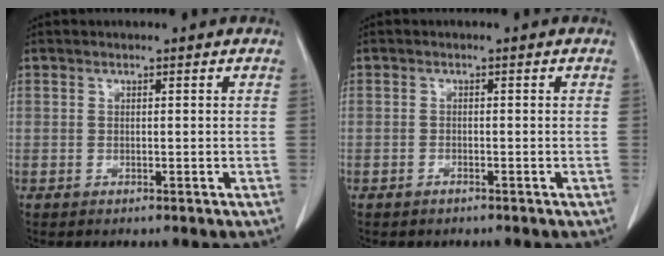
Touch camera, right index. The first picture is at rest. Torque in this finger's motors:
{"motor_torque": [-0.05, 0.06, 0.05, 0.01]}